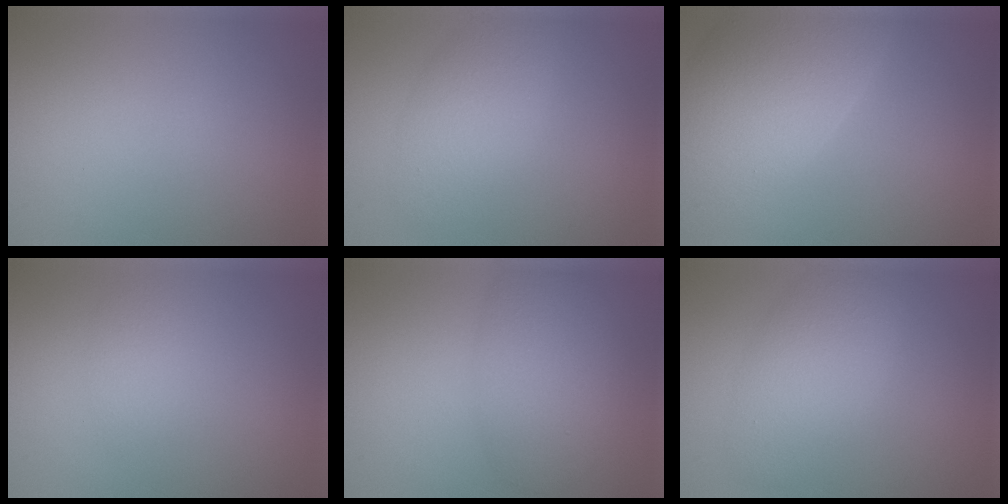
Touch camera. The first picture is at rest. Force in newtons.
{"total": 3.7, "press": 3.7, "slide": 0.1}
{"total": 9.6, "press": 9.5, "slide": 0.7}
{"total": 1.2, "press": 1.2, "slide": 0.1}
{"total": 4.5, "press": 4.5, "slide": 0.1}
{"total": 4.5, "press": 4.5, "slide": 0.2}